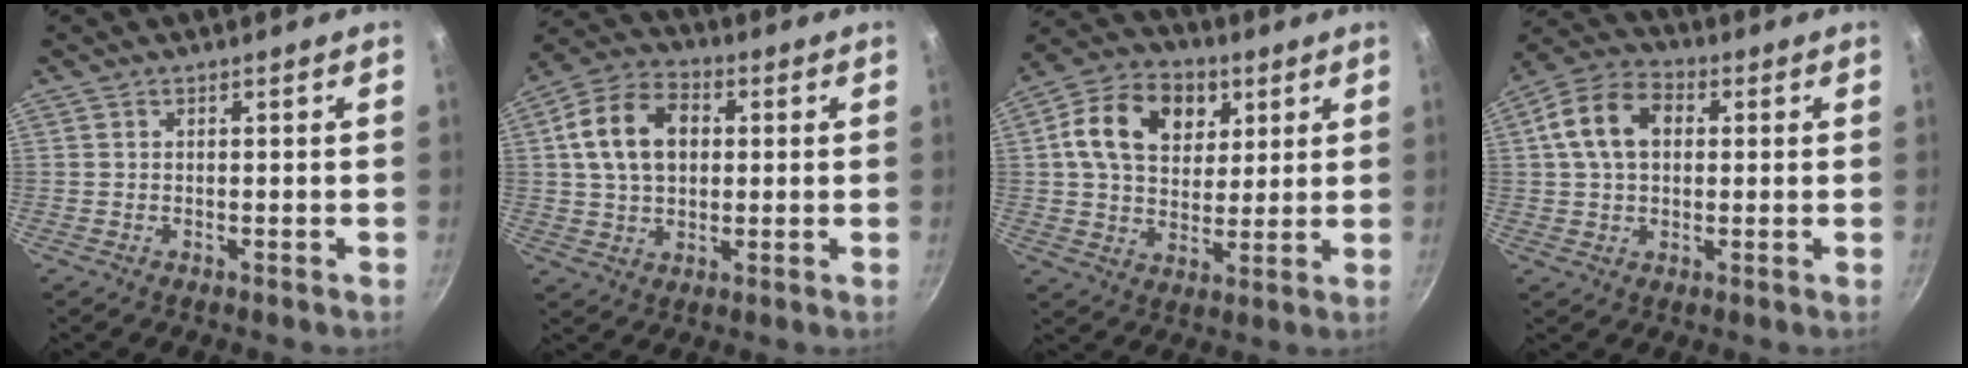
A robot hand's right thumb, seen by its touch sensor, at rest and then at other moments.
{"total": 13.3, "force": [2.4, 9.4, 9.1], "torque": [-0.144, 0.016, 0.029]}
{"total": 15.6, "force": [5.1, 11.3, 9.4], "torque": [-0.137, -0.002, 0.073]}
{"total": 11.5, "force": [2.1, 8.1, 7.9], "torque": [-0.123, 0.020, 0.022]}